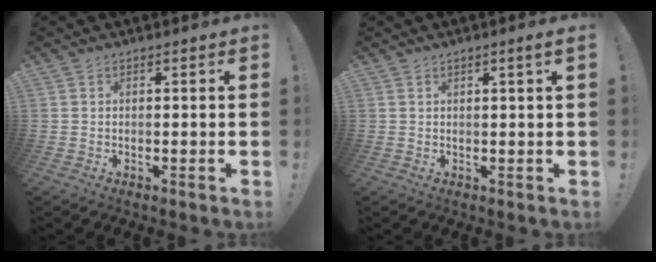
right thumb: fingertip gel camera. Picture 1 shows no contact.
{"total": 2.3, "force": [0.9, -0.1, 2.1], "torque": [-0.023, -0.007, 0.010]}